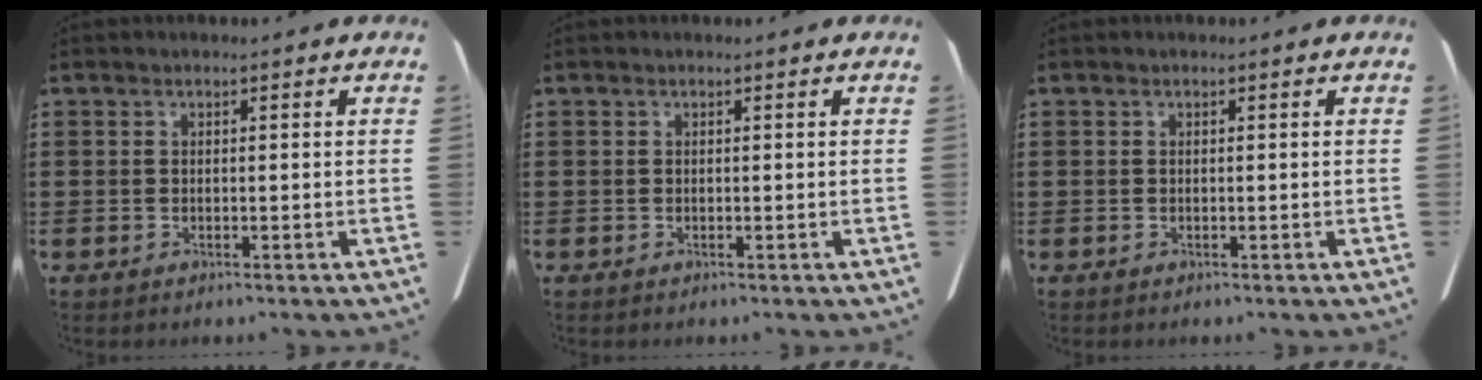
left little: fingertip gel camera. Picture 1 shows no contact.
{"total": 0.0}
{"total": 0.0}